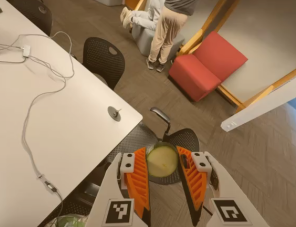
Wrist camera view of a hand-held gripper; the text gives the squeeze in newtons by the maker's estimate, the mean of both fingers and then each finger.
{"total": 9.4, "left": 10.2, "right": 8.7}